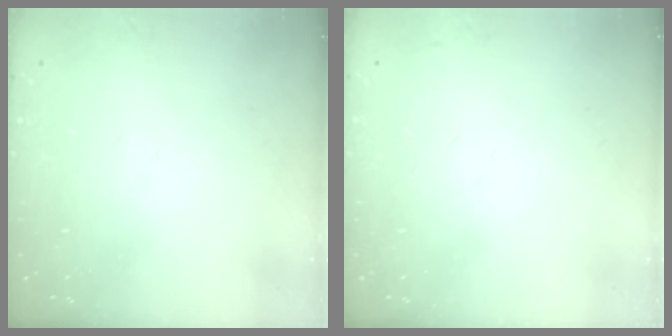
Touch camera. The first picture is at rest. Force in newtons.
{"total": 3.2, "press": 3.2, "slide": 0.4}